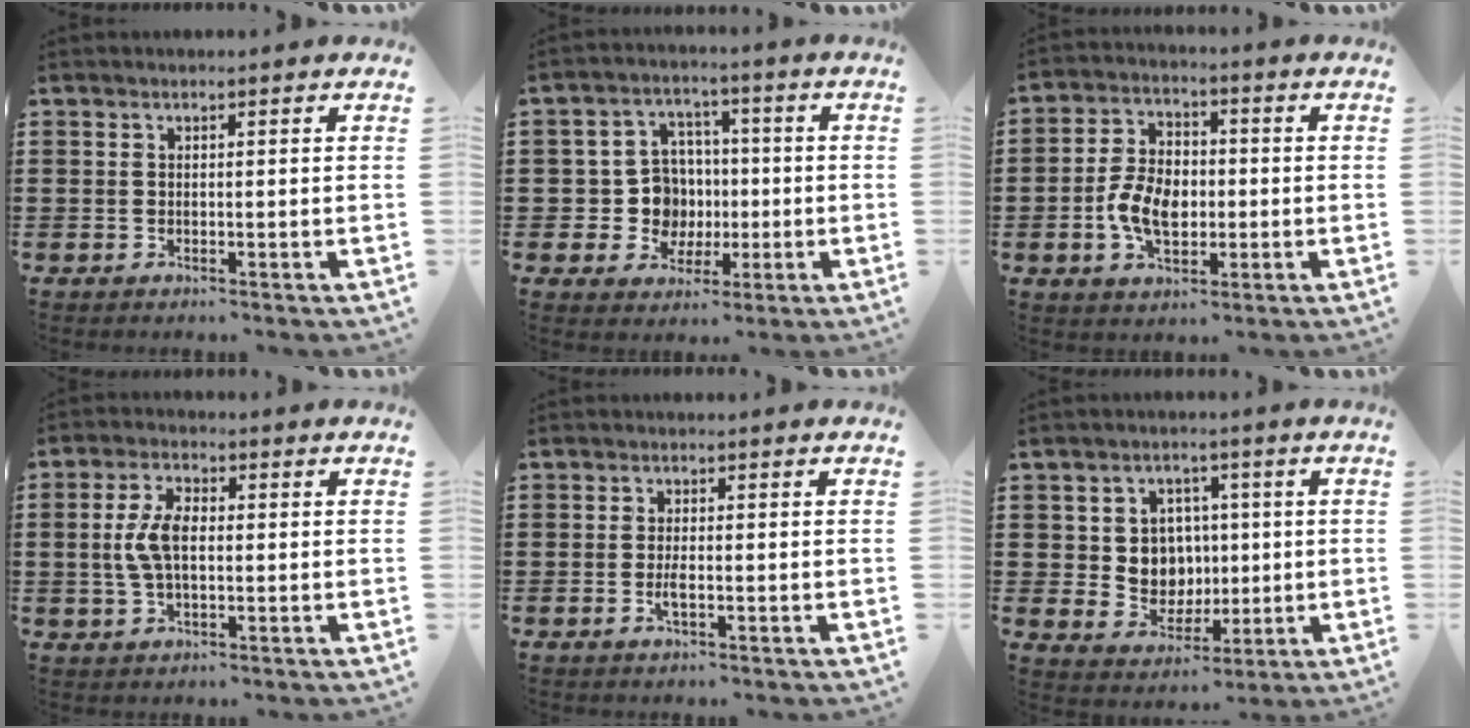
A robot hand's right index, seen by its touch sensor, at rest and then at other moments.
{"total": 8.1, "force": [-0.6, 7.3, 3.3], "torque": [-0.084, 0.015, -0.006]}
{"total": 7.6, "force": [-1.6, 5.0, 5.6], "torque": [-0.129, 0.006, -0.034]}
{"total": 6.2, "force": [0.1, 3.1, 5.4], "torque": [-0.125, 0.003, -0.005]}
{"total": 2.1, "force": [-0.6, 0.3, 2.0], "torque": [-0.044, -0.006, -0.012]}
{"total": 6.6, "force": [0.9, 6.0, 2.6], "torque": [-0.060, 0.010, 0.015]}